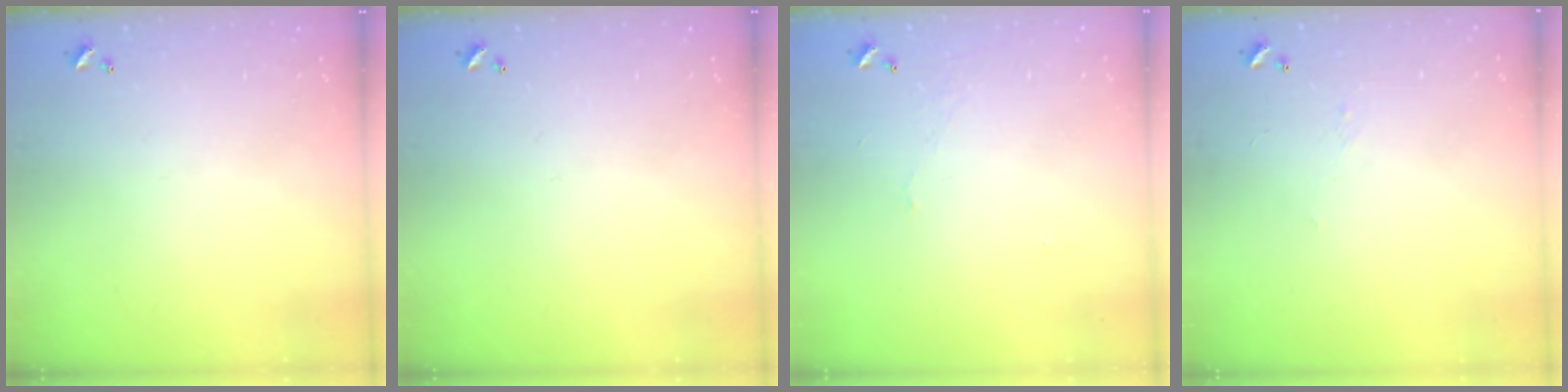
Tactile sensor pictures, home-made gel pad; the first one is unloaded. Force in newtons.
{"total": 0.0}
{"total": 0.0}
{"total": 2.2, "press": 2.0, "slide": 0.8}